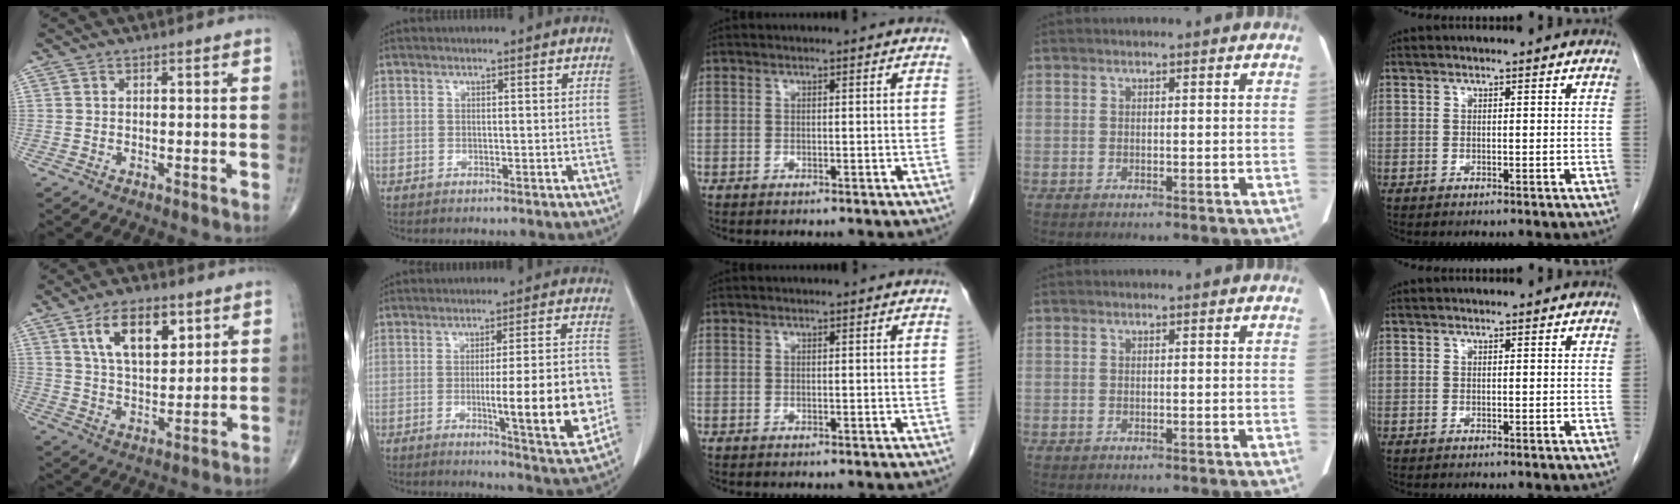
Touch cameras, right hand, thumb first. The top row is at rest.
{"thumb": {"total": 12.1, "force": [5.5, 6.1, 8.9], "torque": [-0.131, -0.024, 0.104]}, "index": {"total": 14.1, "force": [-2.5, 1.1, 13.9], "torque": [-0.195, -0.007, -0.031]}}